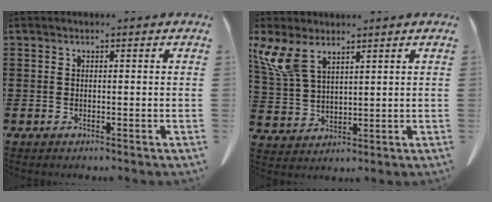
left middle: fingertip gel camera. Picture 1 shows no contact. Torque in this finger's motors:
{"motor_torque": [1.16, -0.63, 0.22, 0.13]}